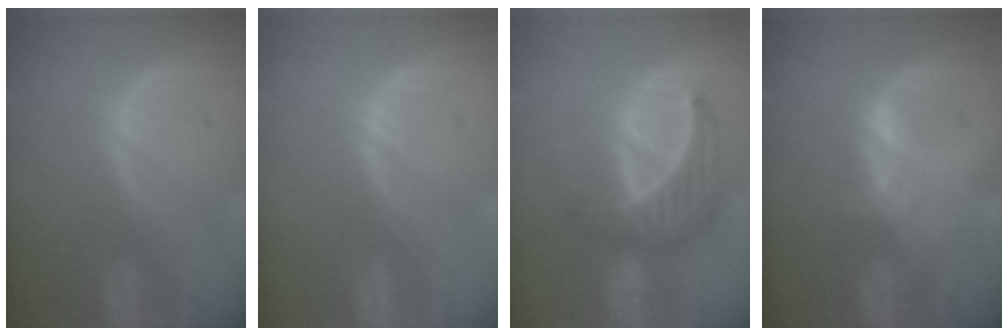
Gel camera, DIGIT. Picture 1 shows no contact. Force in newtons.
{"total": 0.0}
{"total": 6.7, "press": 6.1, "slide": 2.6}
{"total": 1.3, "press": 1.2, "slide": 0.5}